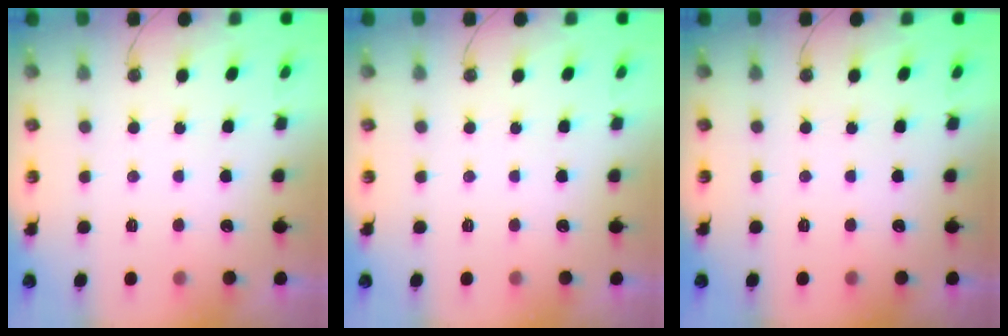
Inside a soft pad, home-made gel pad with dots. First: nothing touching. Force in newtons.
{"total": 0.0}
{"total": 0.0}